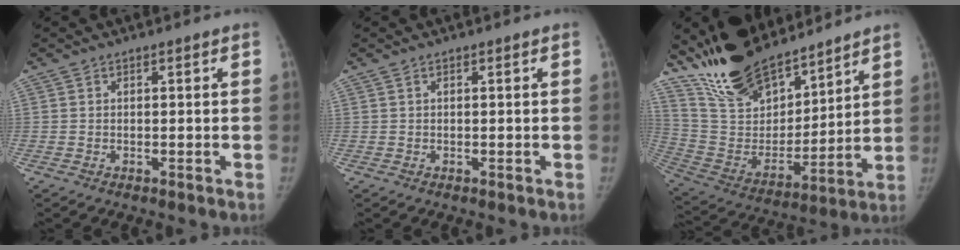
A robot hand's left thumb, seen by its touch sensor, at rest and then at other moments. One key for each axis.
{"total": 0.0}
{"total": 21.0, "fx": 17.6, "fy": 8.1, "fz": 8.2, "tx": -0.113, "ty": -0.098, "tz": 0.328}